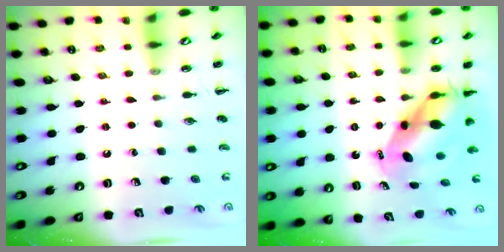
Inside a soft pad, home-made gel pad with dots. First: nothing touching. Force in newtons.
{"total": 7.6, "press": 7.3, "slide": 2.0}